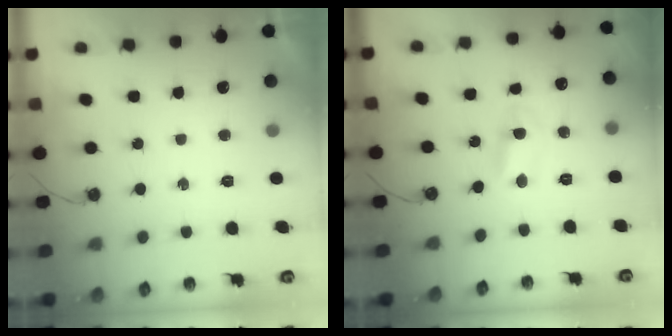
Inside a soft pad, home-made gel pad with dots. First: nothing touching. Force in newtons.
{"total": 1.3, "press": 1.3, "slide": 0.2}